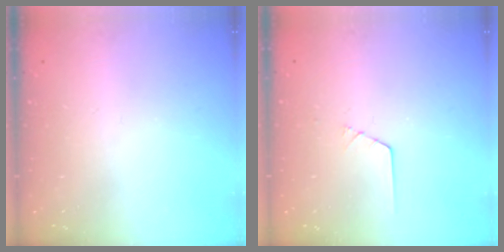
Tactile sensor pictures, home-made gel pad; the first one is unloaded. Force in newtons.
{"total": 1.4, "press": 1.4, "slide": 0.1}